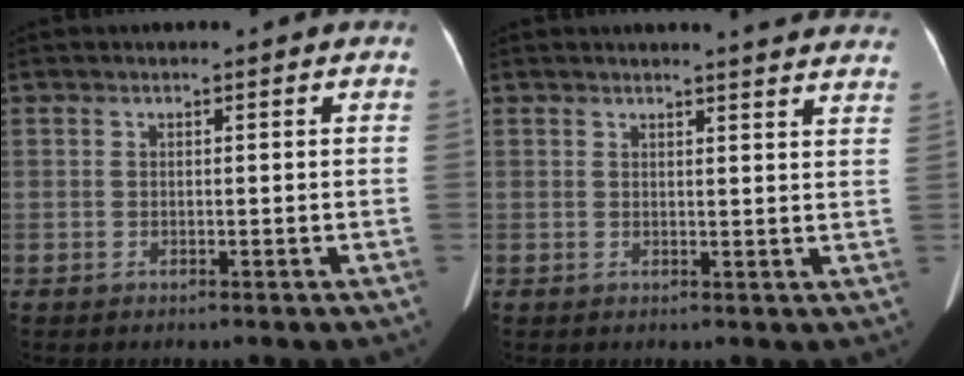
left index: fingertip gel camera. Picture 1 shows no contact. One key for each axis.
{"total": 10.0, "fx": 9.6, "fy": 0.4, "fz": 2.8, "tx": -0.020, "ty": -0.028, "tz": 0.083}